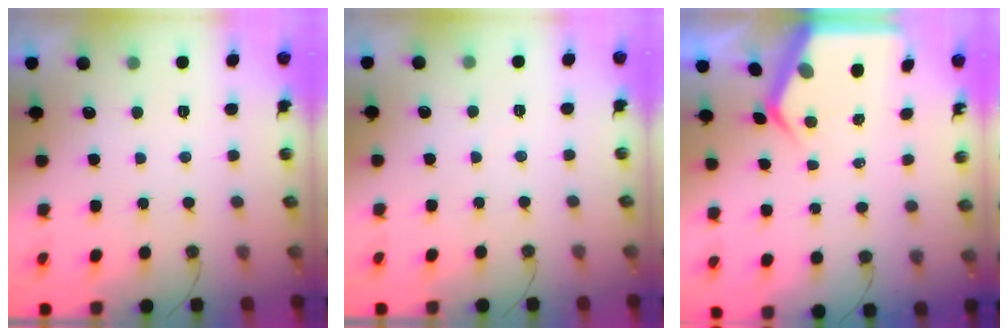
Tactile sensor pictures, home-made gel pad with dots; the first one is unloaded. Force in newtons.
{"total": 1.9, "press": 1.9, "slide": 0.3}
{"total": 6.3, "press": 6.3, "slide": 0.6}